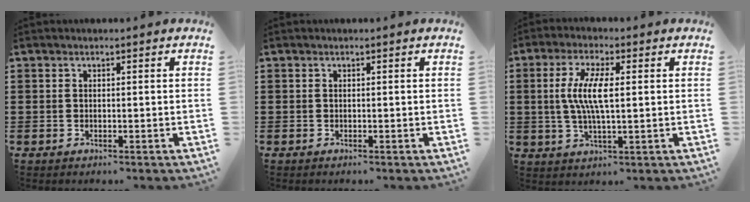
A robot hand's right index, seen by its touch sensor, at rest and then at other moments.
{"total": 0.0}
{"total": 7.1, "force": [0.7, 2.0, 6.8], "torque": [-0.142, 0.000, 0.005]}